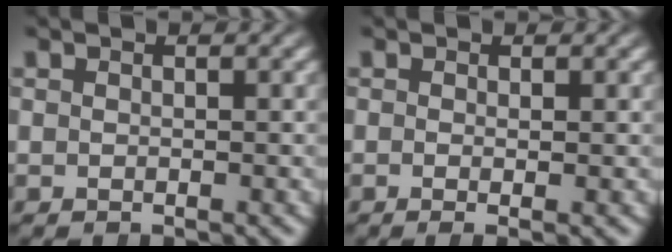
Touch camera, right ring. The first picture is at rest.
{"total": 1.0, "force": [-0.3, 0.2, 0.9], "torque": [-0.020, -0.007, -0.006]}